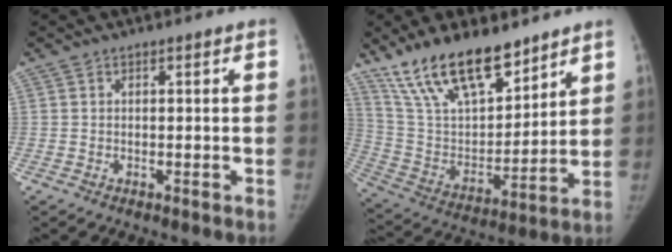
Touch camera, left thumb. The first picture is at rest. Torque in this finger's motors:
{"motor_torque": [0.88, 0.82, 1.47, -1.30, 0.27]}